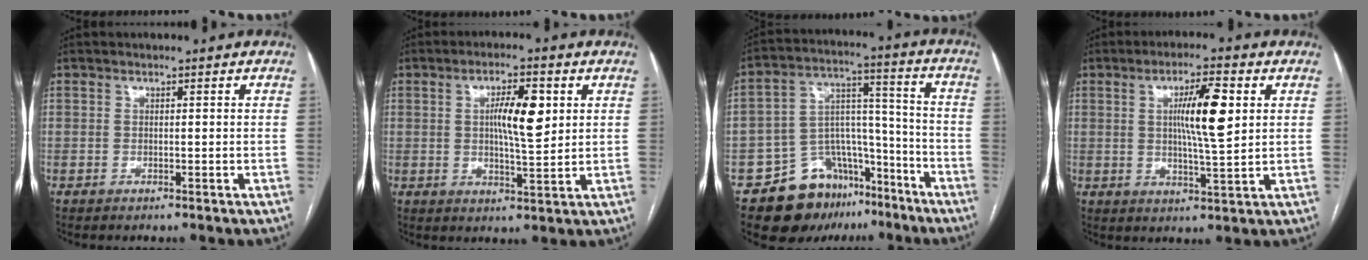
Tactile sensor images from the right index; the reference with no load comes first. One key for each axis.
{"total": 7.4, "fx": 1.8, "fy": 1.6, "fz": 7.0, "tx": -0.120, "ty": 0.006, "tz": 0.031}
{"total": 14.5, "fx": -10.0, "fy": 9.2, "fz": 4.9, "tx": -0.064, "ty": 0.069, "tz": -0.153}
{"total": 8.7, "fx": 2.0, "fy": 0.7, "fz": 8.5, "tx": -0.147, "ty": 0.001, "tz": 0.035}